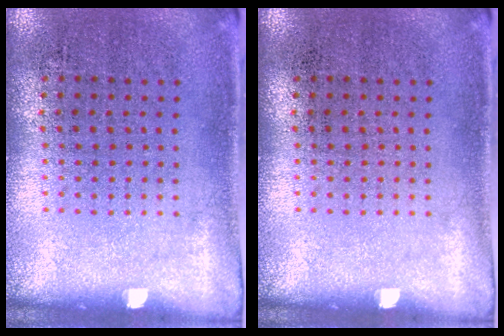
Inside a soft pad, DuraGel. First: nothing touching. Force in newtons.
{"total": 0.0}